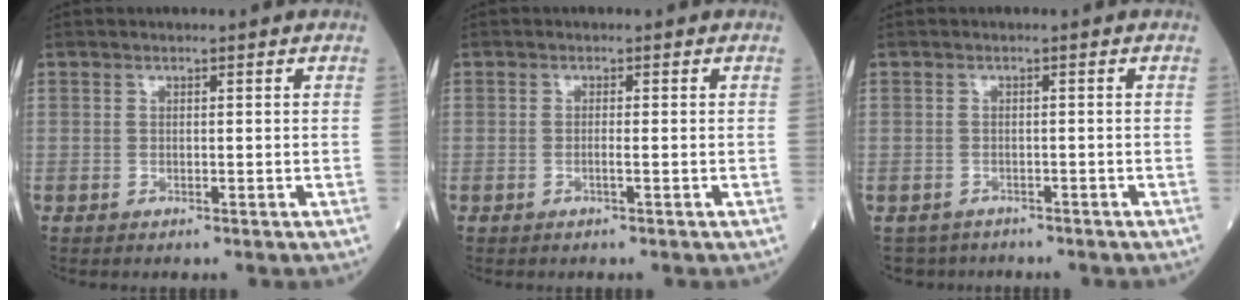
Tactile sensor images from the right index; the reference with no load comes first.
{"total": 0.9, "force": [-0.4, -0.1, 0.8], "torque": [-0.018, 0.000, -0.008]}
{"total": 3.3, "force": [-2.6, 1.9, -0.6], "torque": [0.006, 0.002, -0.049]}